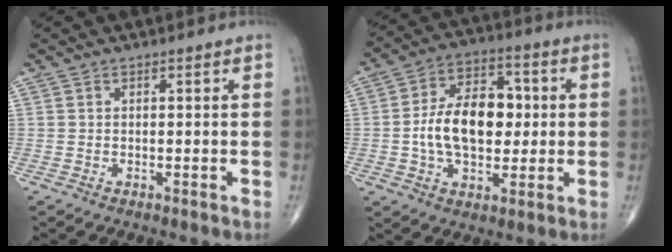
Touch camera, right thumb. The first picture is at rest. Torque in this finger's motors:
{"motor_torque": [1.83, 1.89, 1.61, -0.03, 0.15]}